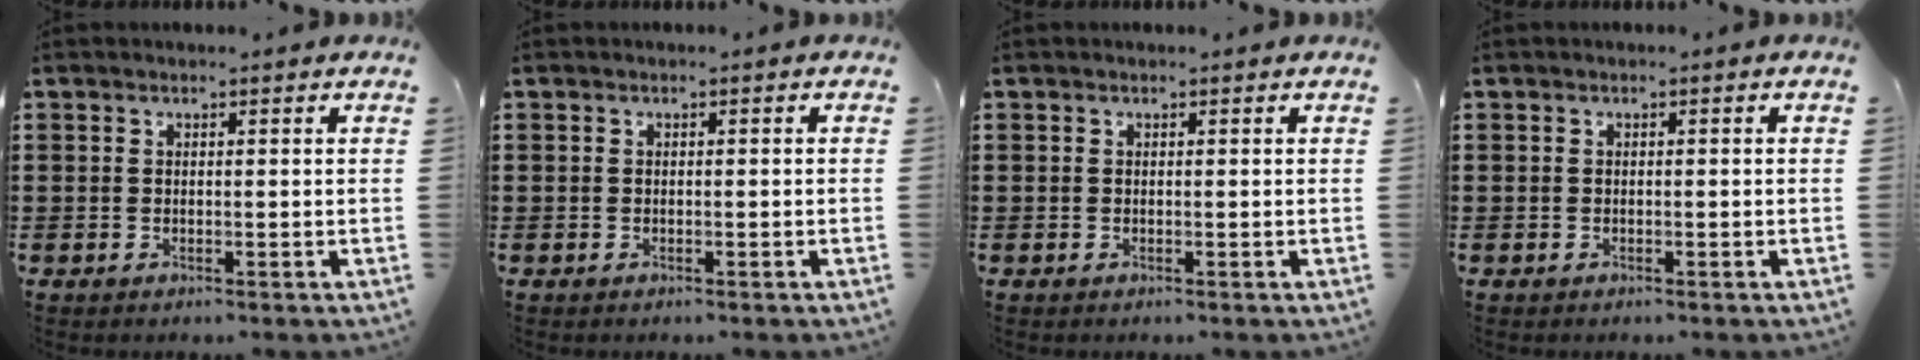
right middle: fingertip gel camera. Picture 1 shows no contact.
{"total": 0.0}
{"total": 0.0}
{"total": 0.0}